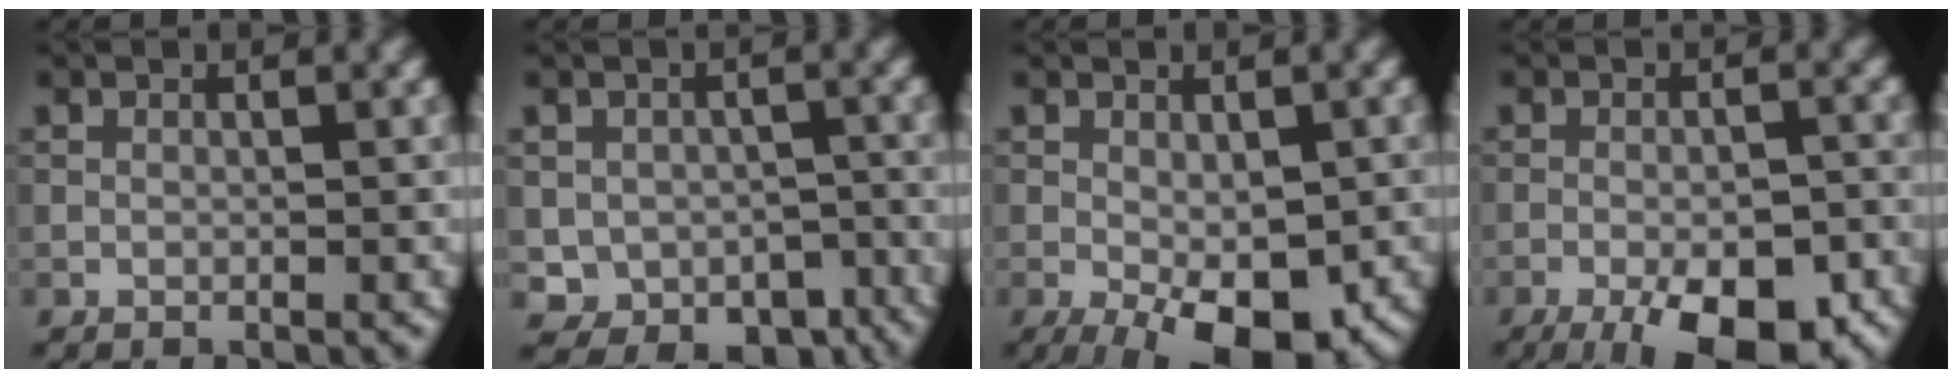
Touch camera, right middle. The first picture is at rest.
{"total": 4.9, "force": [-1.7, 4.0, 2.2], "torque": [-0.031, -0.021, -0.018]}
{"total": 8.0, "force": [-3.2, 3.3, 6.6], "torque": [-0.114, -0.021, -0.037]}
{"total": 9.7, "force": [-5.5, 3.4, 7.3], "torque": [-0.108, -0.007, -0.080]}